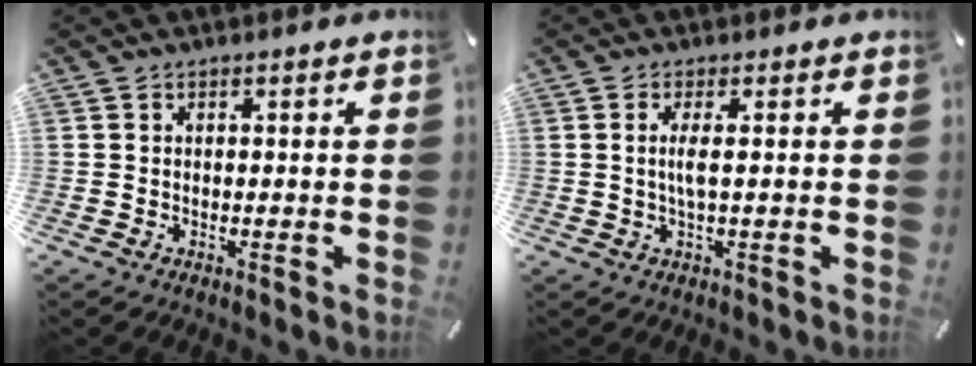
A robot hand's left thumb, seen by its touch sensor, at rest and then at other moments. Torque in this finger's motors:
{"motor_torque": [-0.03, -0.06, 0.03, -0.03, 0.09]}